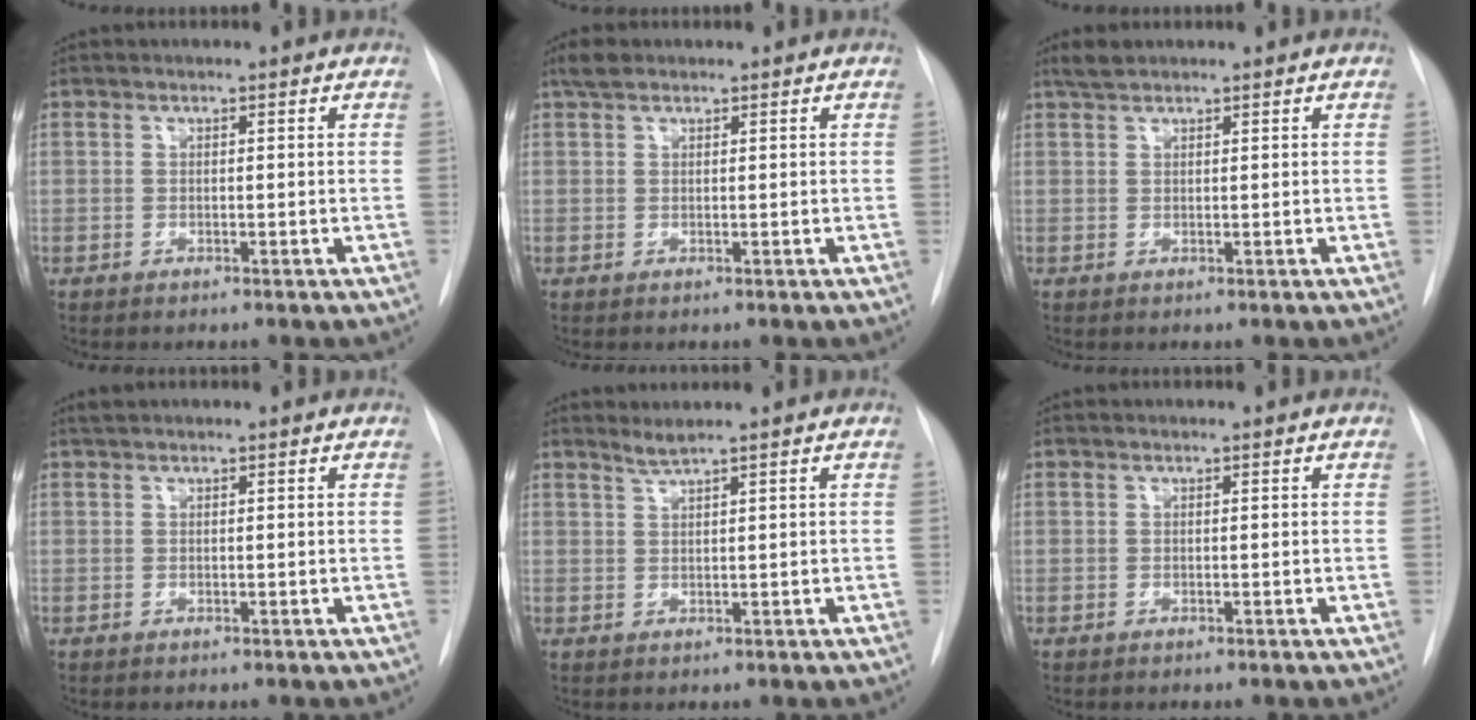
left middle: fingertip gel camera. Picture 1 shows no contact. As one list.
[{"total": 2.0, "force": [1.5, 0.9, 0.9], "torque": [-0.021, 0.011, 0.027]}, {"total": 1.8, "force": [1.6, 0.5, 0.7], "torque": [-0.019, 0.007, 0.033]}, {"total": 0.8, "force": [0.7, 0.1, 0.4], "torque": [-0.014, 0.012, 0.017]}, {"total": 1.6, "force": [1.3, -0.6, 0.6], "torque": [-0.013, -0.001, 0.029]}, {"total": 0.0}]